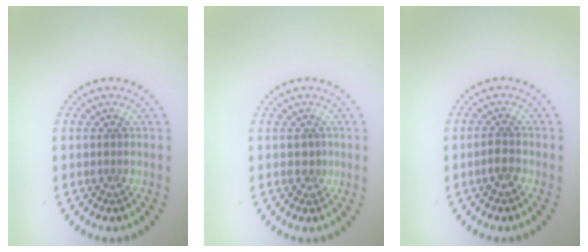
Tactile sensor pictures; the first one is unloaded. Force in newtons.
{"total": 0.8, "press": 0.5, "slide": 0.6}
{"total": 1.4, "press": 1.2, "slide": 0.7}